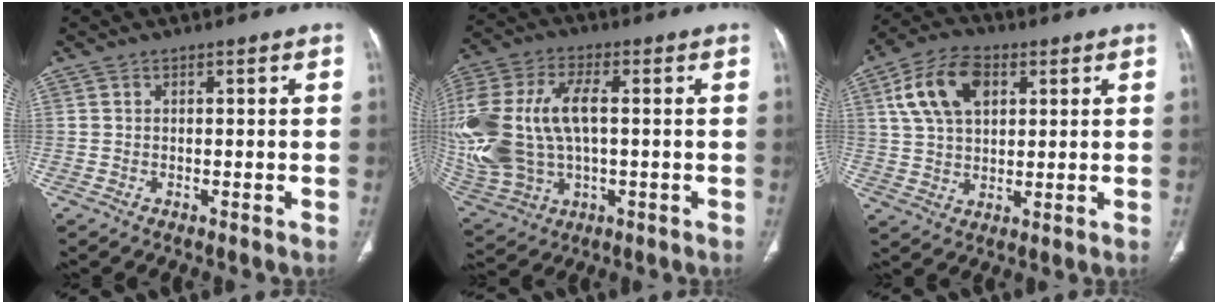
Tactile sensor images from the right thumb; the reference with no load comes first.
{"total": 24.9, "force": [1.0, 14.7, 20.1], "torque": [-0.491, 0.010, 0.036]}
{"total": 12.2, "force": [4.4, 7.6, 8.5], "torque": [-0.151, 0.004, 0.080]}